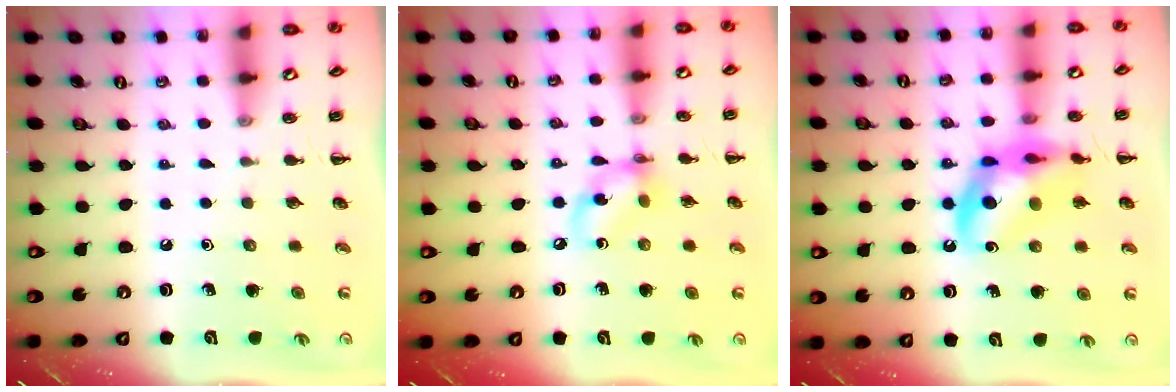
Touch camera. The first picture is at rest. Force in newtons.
{"total": 8.3, "press": 8.2, "slide": 1.5}
{"total": 15.2, "press": 14.8, "slide": 3.4}